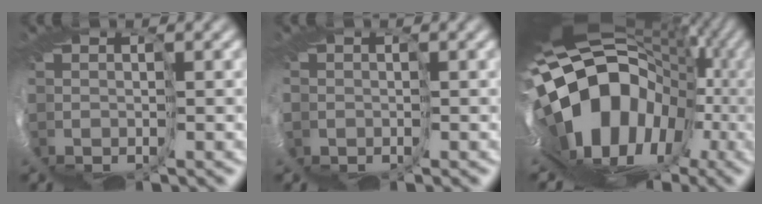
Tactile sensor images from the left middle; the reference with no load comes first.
{"total": 6.7, "force": [-1.1, 5.8, 3.2], "torque": [-0.106, -0.011, -0.030]}
{"total": 16.0, "force": [-1.1, 11.0, 11.6], "torque": [-0.181, 0.009, -0.019]}